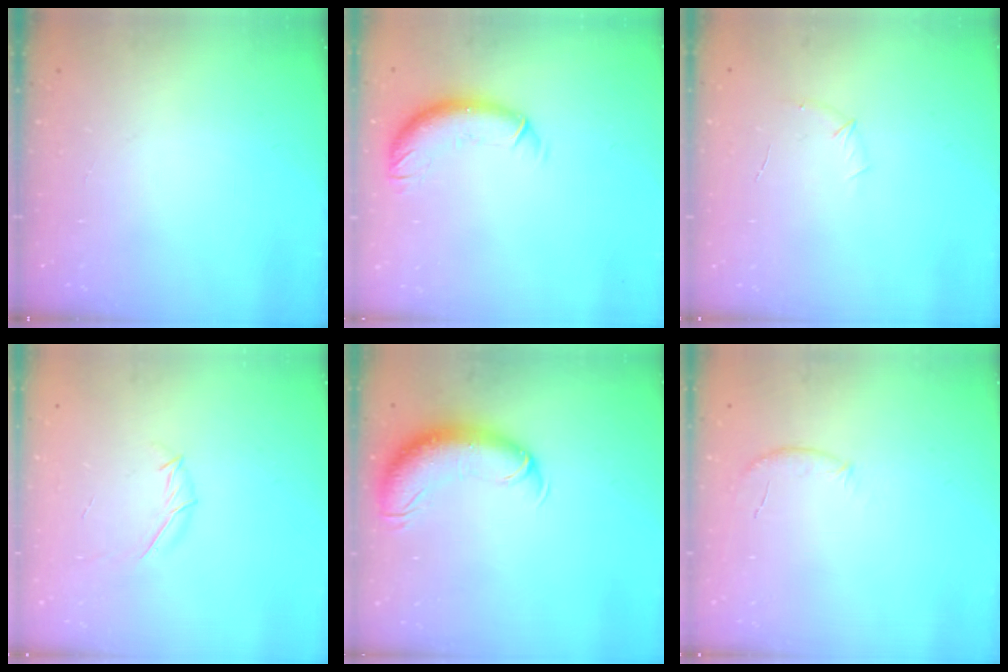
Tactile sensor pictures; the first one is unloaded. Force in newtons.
{"total": 10.0, "press": 9.9, "slide": 1.9}
{"total": 5.0, "press": 4.8, "slide": 1.4}
{"total": 6.0, "press": 5.9, "slide": 1.0}
{"total": 11.9, "press": 11.6, "slide": 2.7}
{"total": 6.9, "press": 6.7, "slide": 1.8}